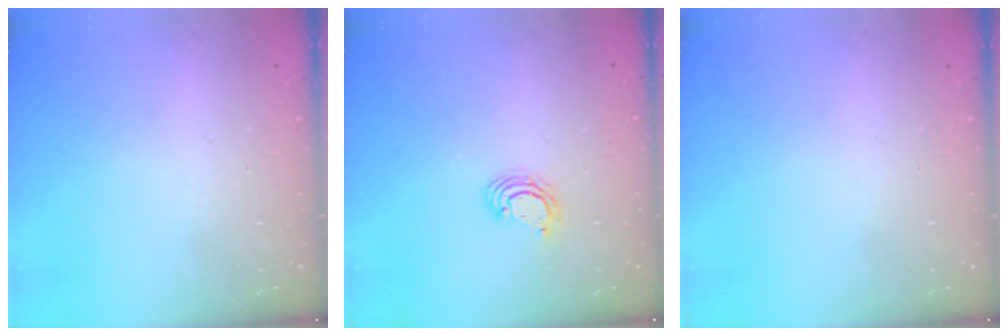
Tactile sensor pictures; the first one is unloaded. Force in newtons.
{"total": 3.8, "press": 3.8, "slide": 0.2}
{"total": 0.0}